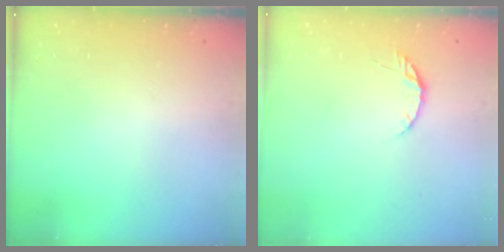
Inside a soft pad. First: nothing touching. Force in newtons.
{"total": 3.8, "press": 3.8, "slide": 0.4}